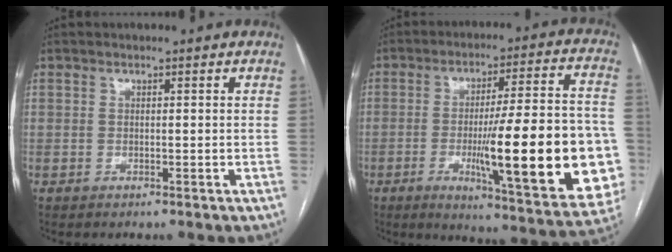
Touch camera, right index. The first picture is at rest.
{"total": 25.6, "force": [-5.5, 3.4, 24.8], "torque": [-0.285, 0.000, -0.068]}